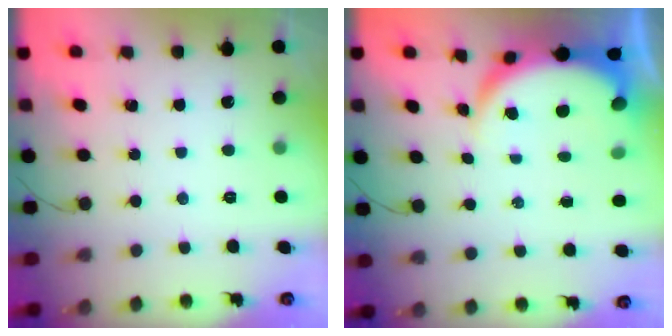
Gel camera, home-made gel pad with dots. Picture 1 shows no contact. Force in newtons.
{"total": 6.3, "press": 6.2, "slide": 0.4}